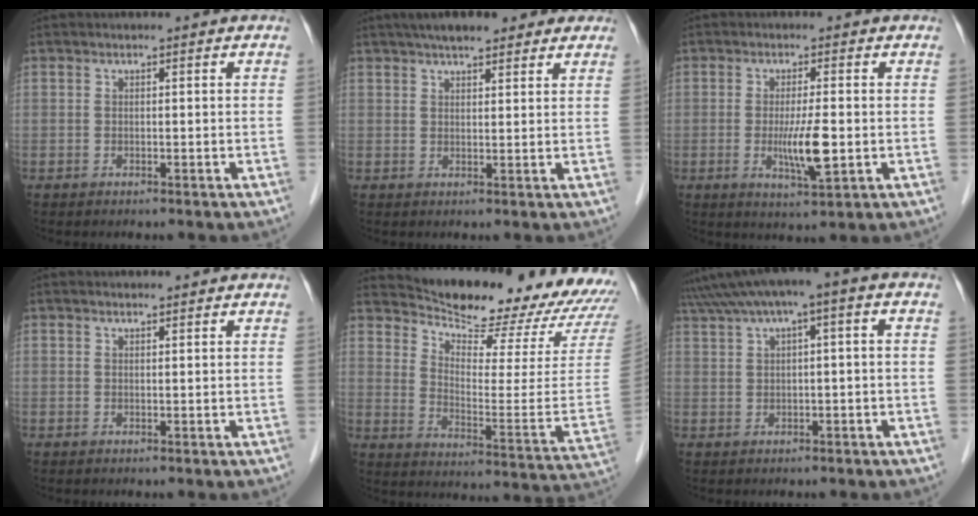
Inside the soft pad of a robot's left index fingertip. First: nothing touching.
{"total": 8.7, "force": [6.9, 2.5, 4.6], "torque": [-0.059, 0.031, 0.095]}
{"total": 5.5, "force": [-0.8, 0.5, 5.5], "torque": [-0.107, -0.014, -0.013]}
{"total": 1.6, "force": [1.5, 0.1, 0.3], "torque": [-0.009, 0.013, 0.023]}
{"total": 21.8, "force": [20.6, 3.1, 6.3], "torque": [-0.103, -0.083, 0.267]}
{"total": 7.5, "force": [3.1, 0.9, 6.8], "torque": [-0.126, 0.042, 0.052]}